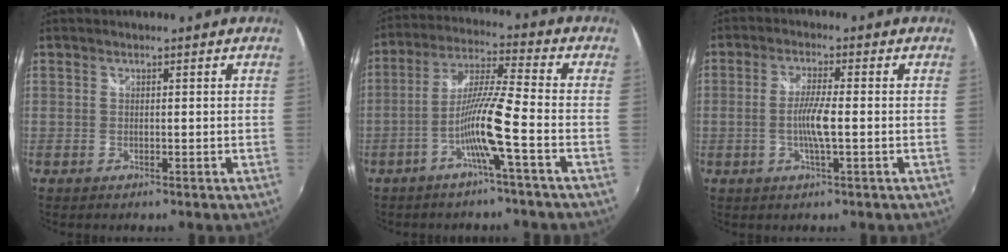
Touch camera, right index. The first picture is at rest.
{"total": 9.8, "force": [-4.3, -1.2, 8.7], "torque": [-0.178, 0.003, -0.085]}
{"total": 5.1, "force": [-1.0, 0.3, 5.0], "torque": [-0.098, -0.001, -0.019]}